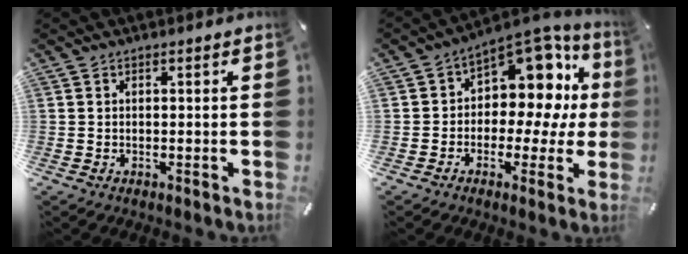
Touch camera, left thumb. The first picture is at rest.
{"total": 12.3, "force": [5.0, 8.5, 7.4], "torque": [-0.090, -0.055, 0.086]}